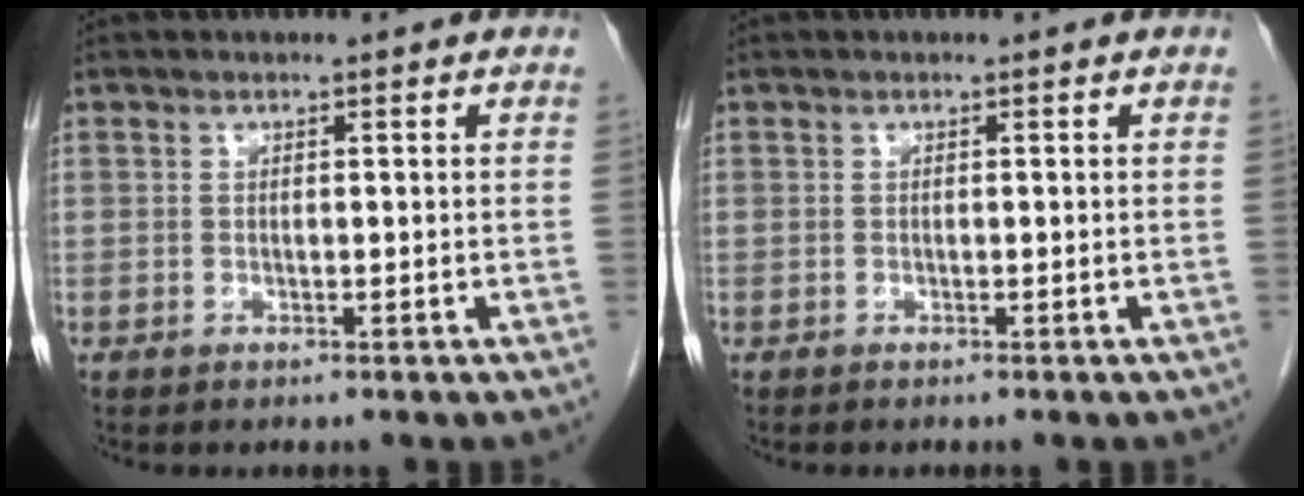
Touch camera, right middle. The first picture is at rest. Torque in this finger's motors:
{"motor_torque": [-0.18, -0.02, -0.03, 0.00]}